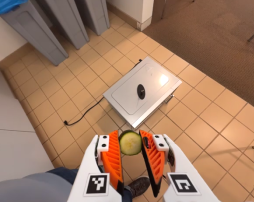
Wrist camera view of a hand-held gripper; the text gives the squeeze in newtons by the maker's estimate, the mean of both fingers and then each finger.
{"total": 6.5, "left": 5.7, "right": 7.3}